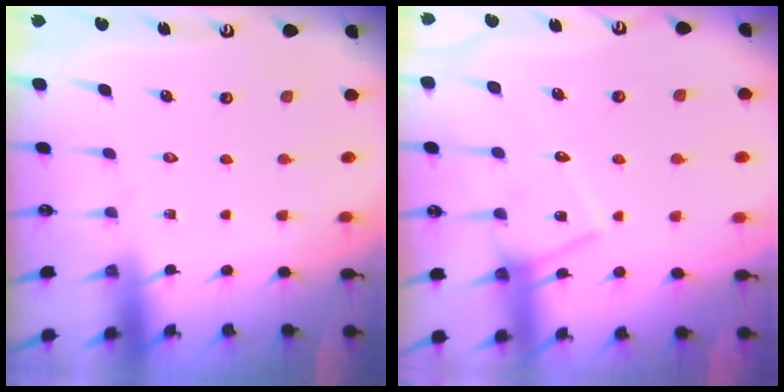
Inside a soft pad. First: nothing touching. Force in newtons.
{"total": 14.6, "press": 14.6, "slide": 1.2}